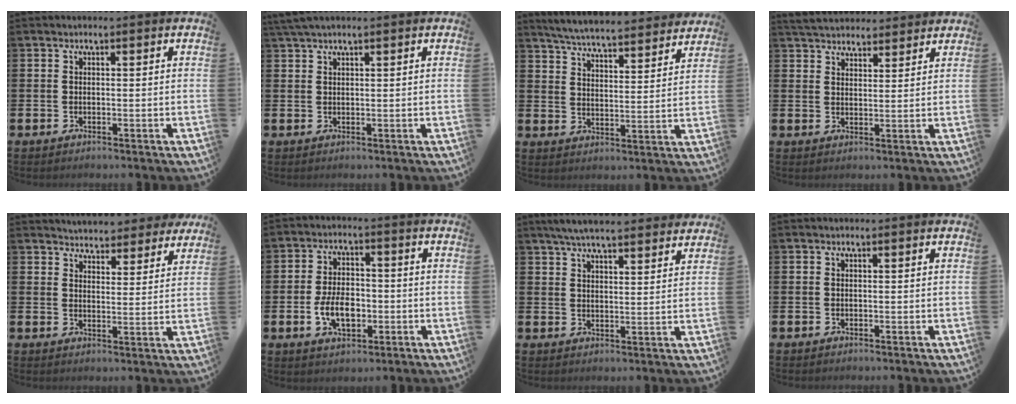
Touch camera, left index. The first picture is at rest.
{"total": 2.1, "force": [1.7, 0.2, 1.2], "torque": [-0.028, 0.005, 0.031]}
{"total": 5.9, "force": [5.8, 0.4, 0.9], "torque": [-0.033, -0.046, 0.101]}
{"total": 4.5, "force": [4.4, 1.0, 0.2], "torque": [-0.021, -0.018, 0.081]}
{"total": 5.1, "force": [5.0, 1.0, -0.4], "torque": [0.000, -0.041, 0.086]}
{"total": 6.0, "force": [-1.4, 3.6, 4.6], "torque": [-0.073, 0.003, -0.029]}
{"total": 5.6, "force": [5.4, 0.6, 1.6], "torque": [-0.039, -0.021, 0.096]}
{"total": 0.0}